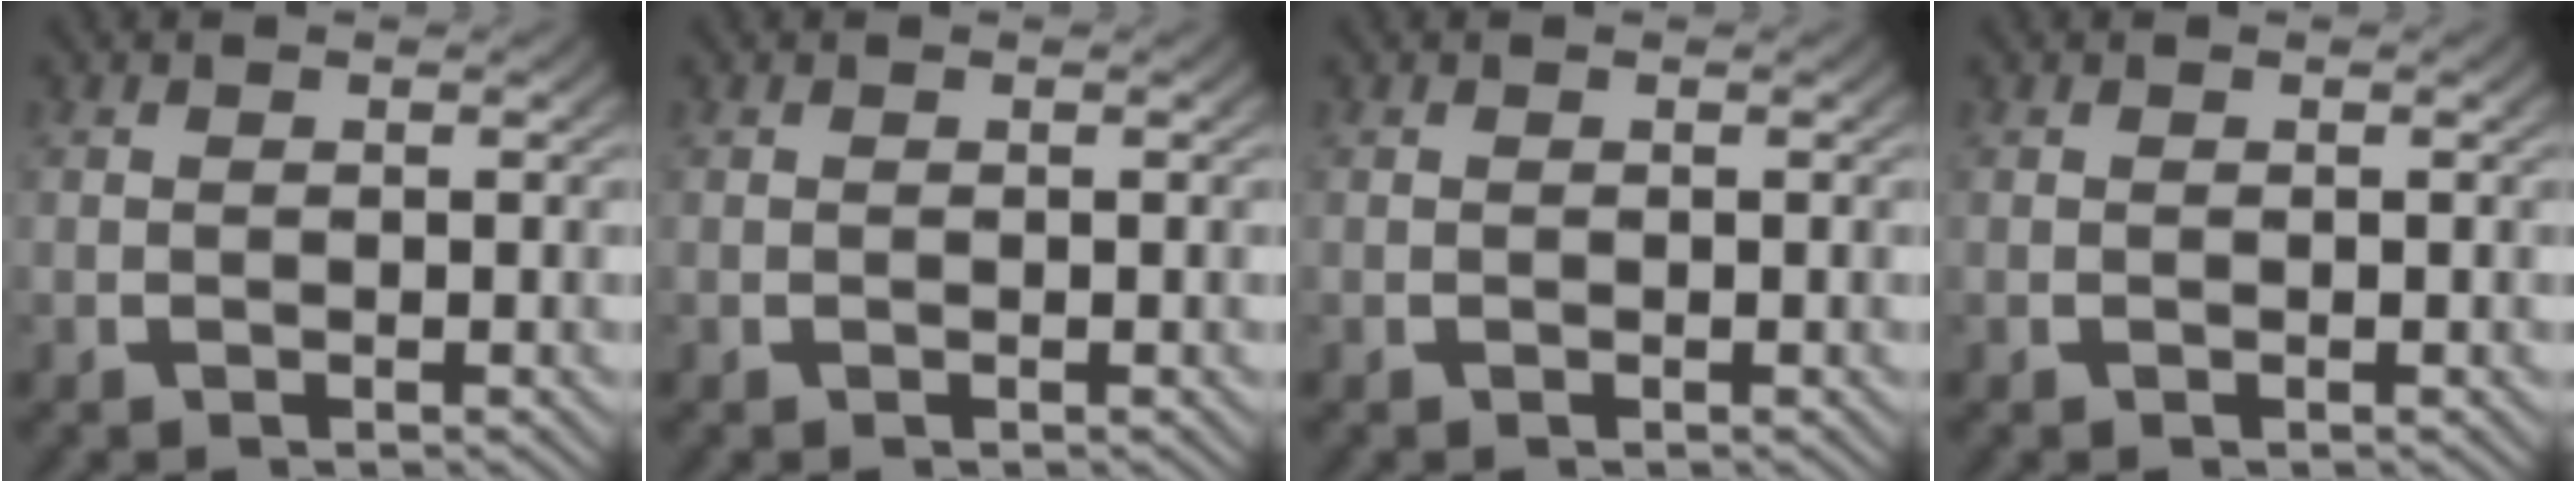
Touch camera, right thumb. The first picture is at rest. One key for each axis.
{"total": 0.0}
{"total": 0.0}
{"total": 0.0}